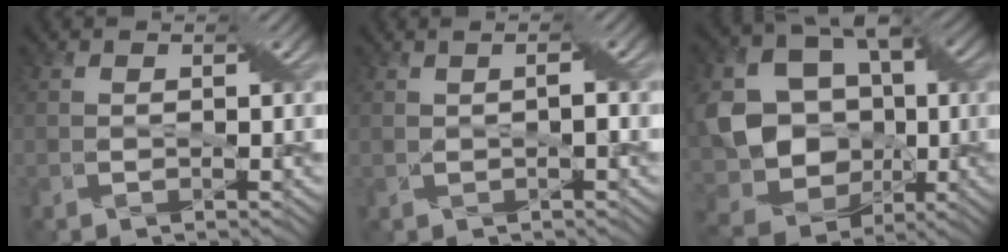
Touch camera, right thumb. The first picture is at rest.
{"total": 1.3, "force": [0.3, 0.1, 1.3], "torque": [-0.017, -0.002, 0.007]}
{"total": 15.6, "force": [-1.4, 12.7, 8.9], "torque": [-0.211, -0.004, -0.029]}